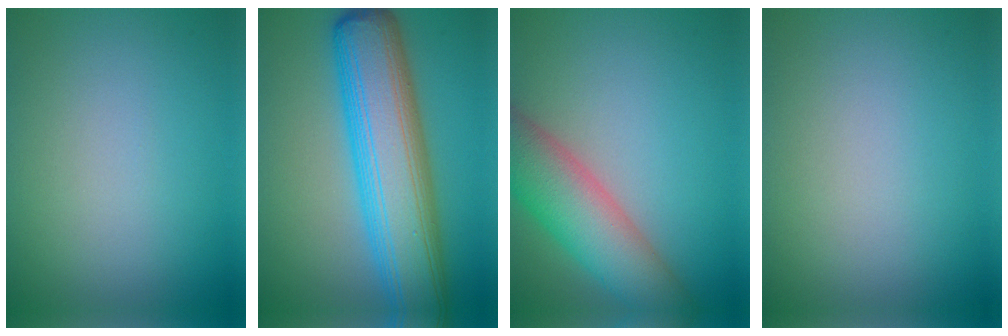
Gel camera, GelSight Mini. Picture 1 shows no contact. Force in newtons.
{"total": 11.9, "press": 11.9, "slide": 0.2}
{"total": 7.7, "press": 7.7, "slide": 0.4}
{"total": 0.0}